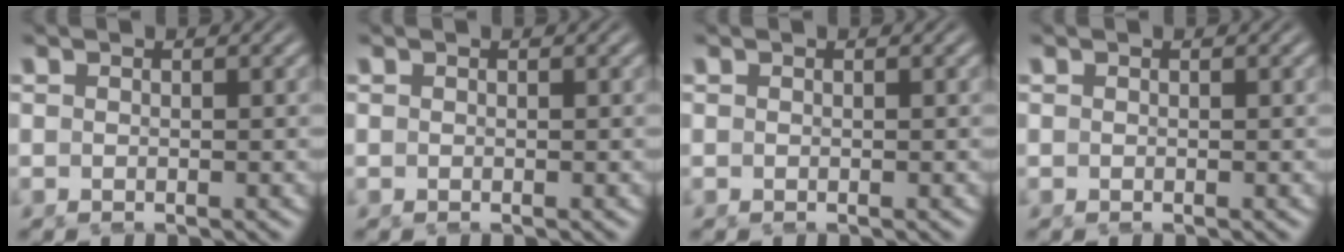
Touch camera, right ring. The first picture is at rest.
{"total": 0.0}
{"total": 0.0}
{"total": 0.0}